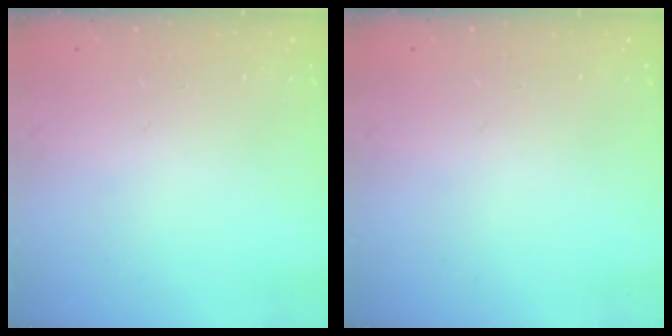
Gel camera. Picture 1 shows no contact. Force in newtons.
{"total": 0.0}